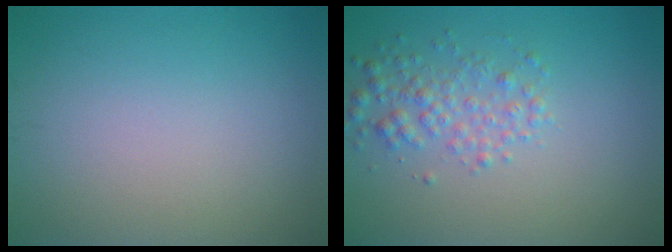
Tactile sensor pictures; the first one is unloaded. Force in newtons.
{"total": 2.6, "press": 2.6, "slide": 0.0}